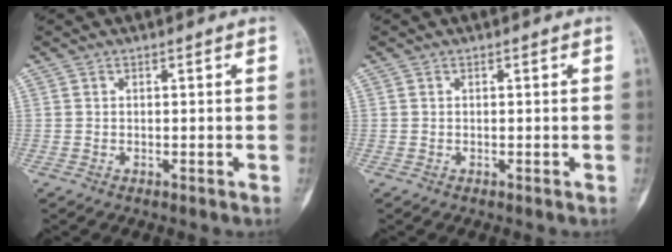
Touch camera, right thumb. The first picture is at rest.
{"total": 0.0}